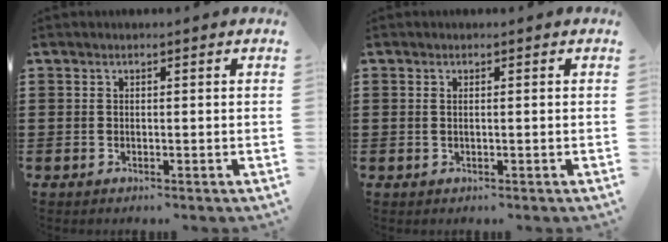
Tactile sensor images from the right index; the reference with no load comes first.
{"total": 0.6, "force": [0.1, 0.0, 0.6], "torque": [-0.012, -0.002, 0.002]}